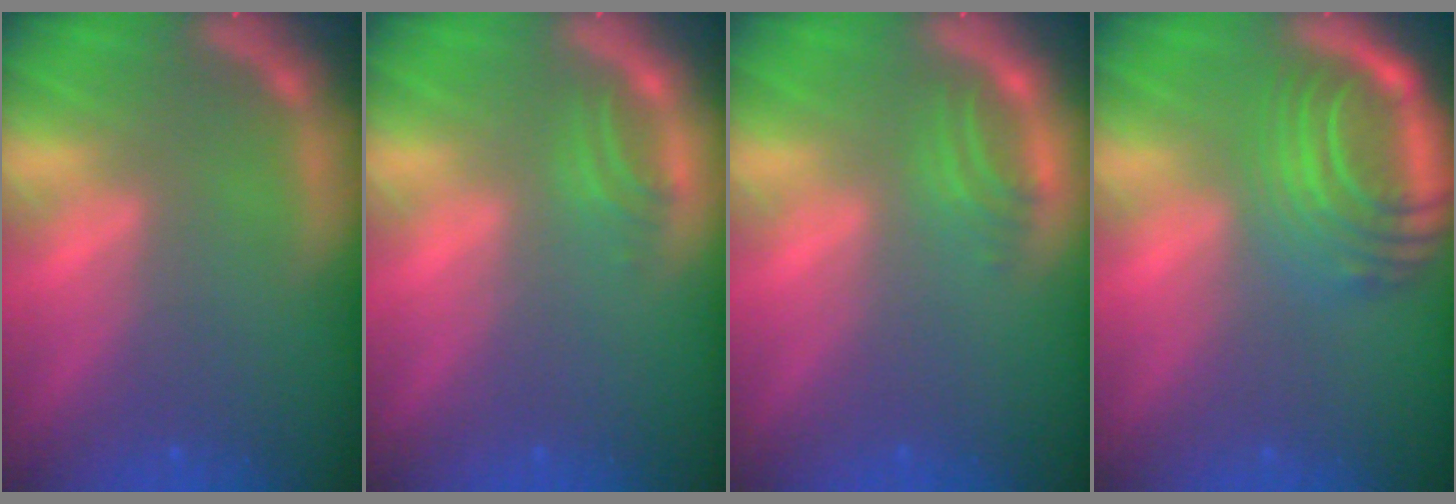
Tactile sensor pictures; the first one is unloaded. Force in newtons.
{"total": 1.5}
{"total": 2.0}
{"total": 8.5}